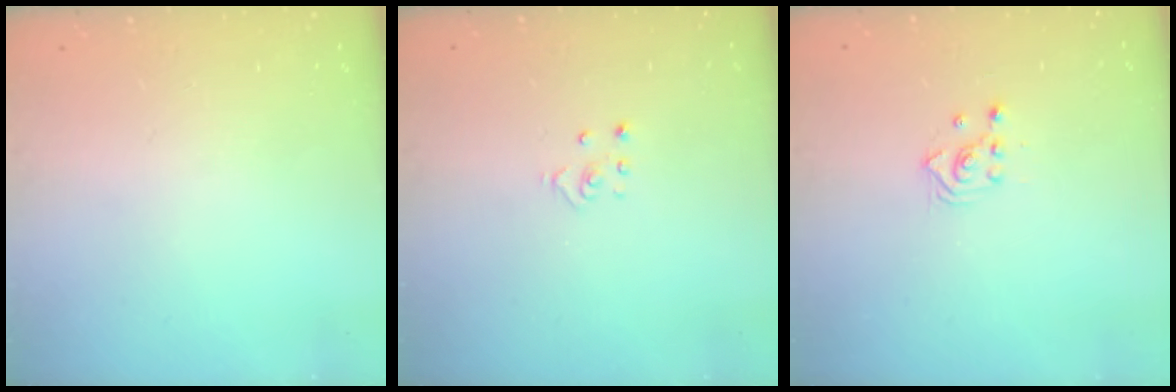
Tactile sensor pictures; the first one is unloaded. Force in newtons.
{"total": 2.8, "press": 2.8, "slide": 0.3}
{"total": 2.5, "press": 2.5, "slide": 0.3}